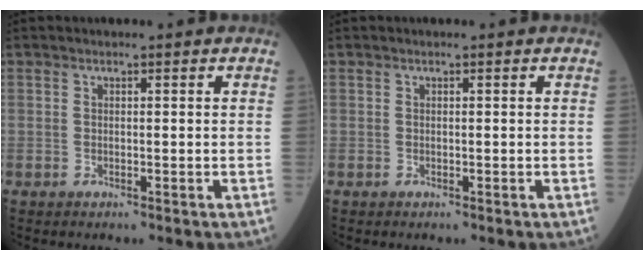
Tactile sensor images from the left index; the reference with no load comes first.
{"total": 0.0}